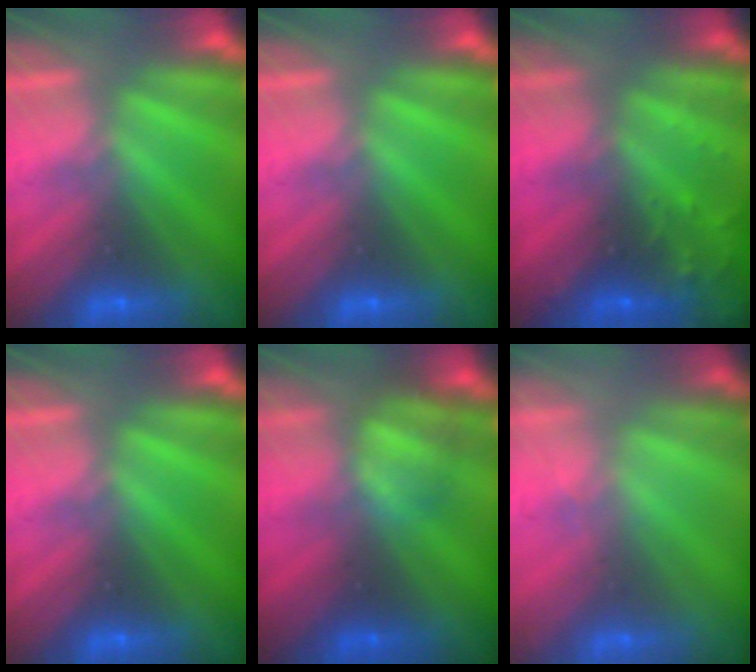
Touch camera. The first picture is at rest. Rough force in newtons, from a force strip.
{"total": 0.0}
{"total": 8.6}
{"total": 0.0}
{"total": 2.5}
{"total": 1.5}